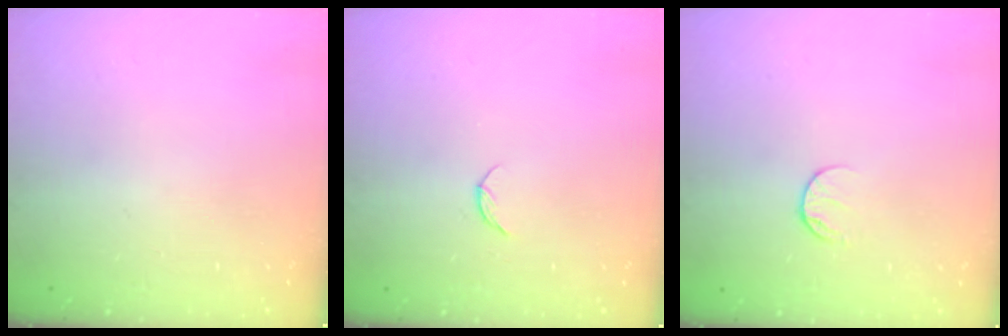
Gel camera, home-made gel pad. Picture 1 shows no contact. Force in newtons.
{"total": 3.7, "press": 3.6, "slide": 0.4}
{"total": 6.8, "press": 6.7, "slide": 0.8}